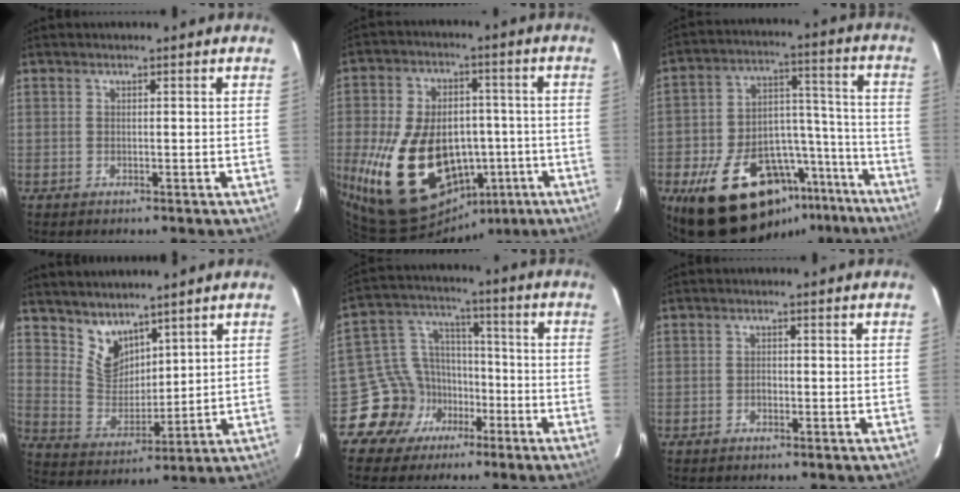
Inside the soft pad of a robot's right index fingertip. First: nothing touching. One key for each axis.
{"total": 24.7, "fx": -6.4, "fy": 16.9, "fz": 16.8, "tx": -0.357, "ty": 0.015, "tz": -0.068}
{"total": 24.6, "fx": -17.7, "fy": 11.8, "fz": 12.4, "tx": -0.214, "ty": 0.047, "tz": -0.239}
{"total": 8.0, "fx": 6.2, "fy": 4.4, "fz": 2.6, "tx": -0.041, "ty": 0.000, "tz": 0.133}
{"total": 11.1, "fx": -6.1, "fy": 9.1, "fz": 1.8, "tx": -0.045, "ty": 0.055, "tz": -0.097}
{"total": 0.8, "fx": -0.5, "fy": 0.6, "fz": 0.3, "tx": -0.004, "ty": 0.003, "tz": -0.008}